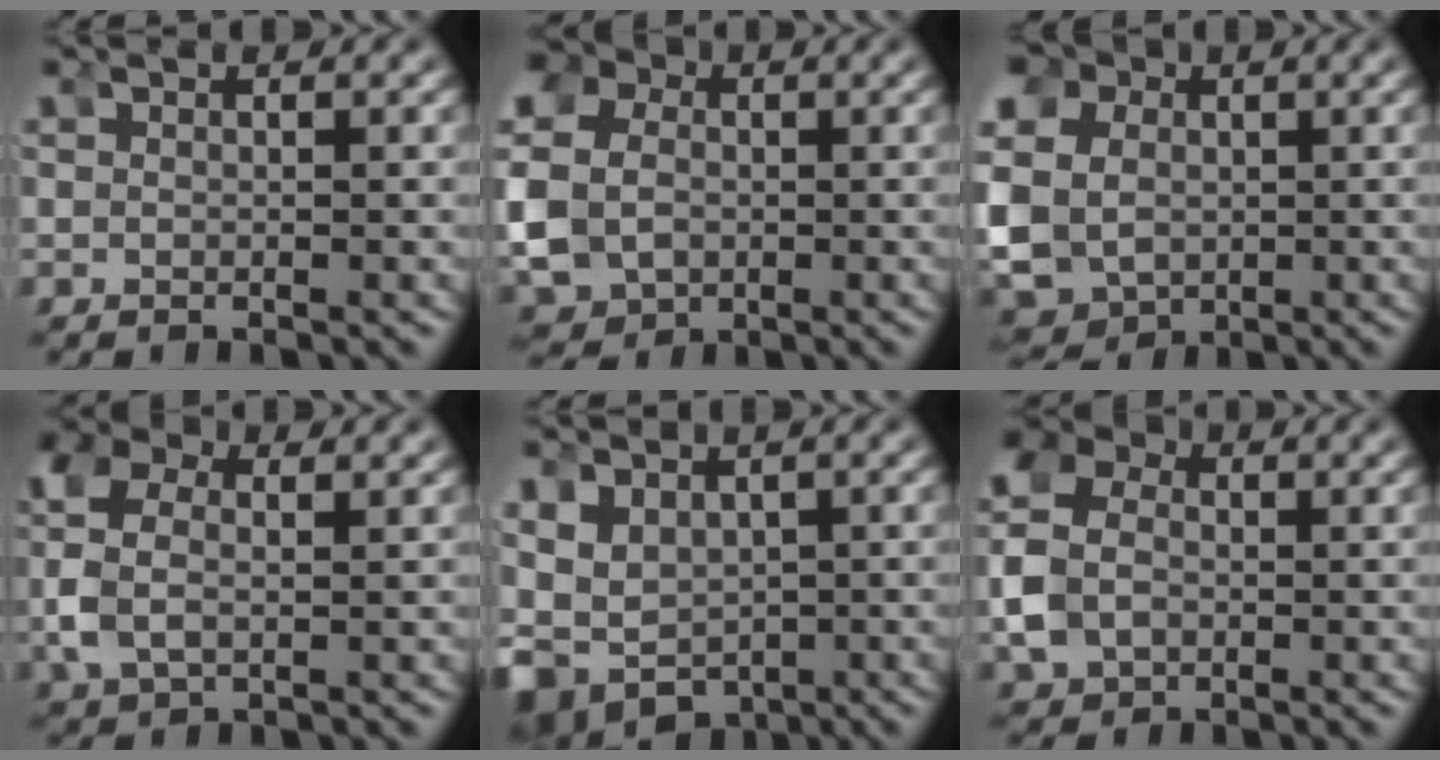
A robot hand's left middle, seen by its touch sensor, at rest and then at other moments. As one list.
[{"total": 10.6, "force": [0.6, 9.4, 5.0], "torque": [-0.121, -0.017, 0.002]}, {"total": 13.8, "force": [-0.8, 12.4, 6.1], "torque": [-0.174, -0.047, -0.008]}, {"total": 5.5, "force": [1.0, 4.3, 3.3], "torque": [-0.111, -0.012, 0.022]}, {"total": 10.0, "force": [-3.0, 8.5, 4.2], "torque": [-0.141, -0.056, -0.036]}, {"total": 7.5, "force": [0.9, 6.5, 3.7], "torque": [-0.092, 0.003, 0.004]}]